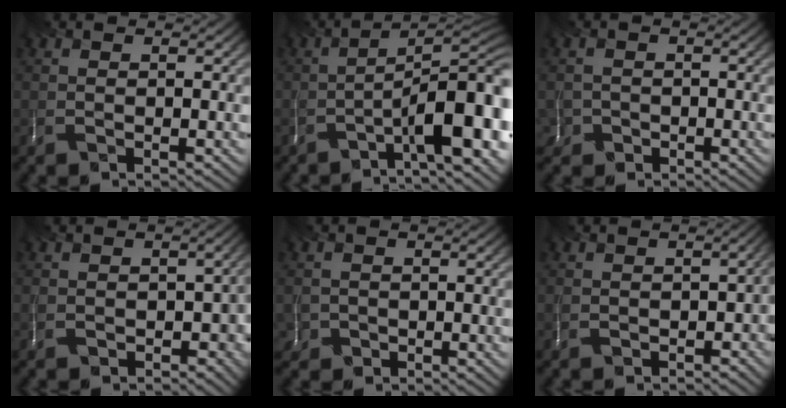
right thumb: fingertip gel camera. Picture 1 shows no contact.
{"total": 11.0, "force": [-6.2, 2.6, 8.7], "torque": [-0.119, 0.005, -0.099]}
{"total": 2.0, "force": [-1.0, 1.7, -0.4], "torque": [-0.004, -0.010, -0.019]}
{"total": 5.3, "force": [-2.7, 3.5, 3.0], "torque": [-0.043, -0.023, -0.040]}
{"total": 1.7, "force": [-0.6, 1.5, -0.4], "torque": [-0.005, -0.010, -0.010]}
{"total": 4.4, "force": [-2.4, 2.8, 2.3], "torque": [-0.028, -0.023, -0.035]}